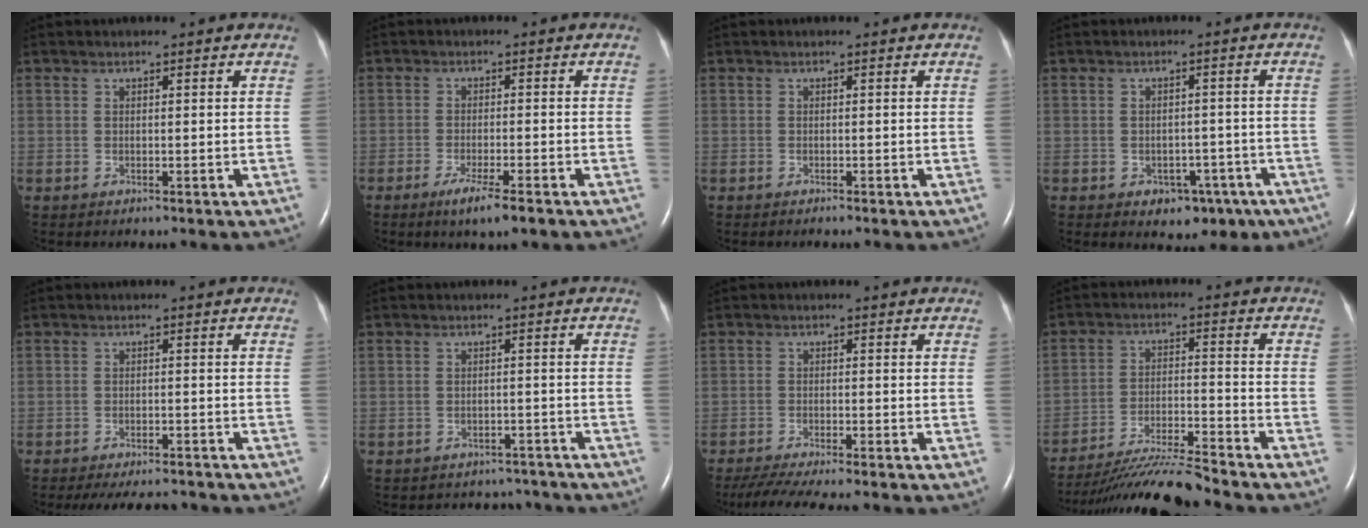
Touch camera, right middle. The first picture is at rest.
{"total": 5.2, "force": [-3.3, 0.0, 4.0], "torque": [-0.068, -0.014, -0.054]}
{"total": 0.5, "force": [-0.5, -0.1, 0.2], "torque": [-0.007, -0.001, -0.008]}
{"total": 6.1, "force": [-3.5, 4.1, 2.9], "torque": [-0.025, 0.016, -0.040]}
{"total": 10.5, "force": [-9.5, 2.1, 3.9], "torque": [-0.058, -0.009, -0.122]}
{"total": 8.5, "force": [-8.0, 2.9, 1.0], "torque": [-0.015, 0.012, -0.087]}
{"total": 9.6, "force": [-8.3, -0.4, 4.8], "torque": [-0.061, -0.024, -0.131]}
{"total": 12.0, "force": [-11.3, -1.5, 3.8], "torque": [-0.064, -0.009, -0.201]}